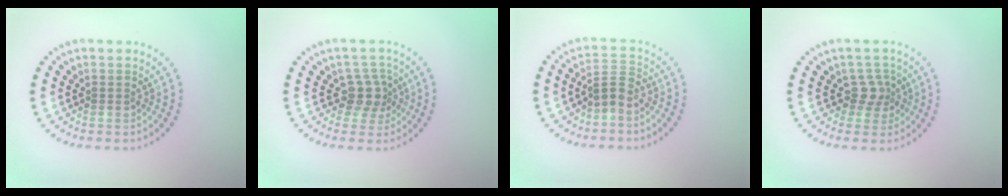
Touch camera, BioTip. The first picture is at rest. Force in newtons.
{"total": 2.4, "press": 1.8, "slide": 1.5}
{"total": 2.2, "press": 1.6, "slide": 1.5}
{"total": 2.0, "press": 1.5, "slide": 1.4}